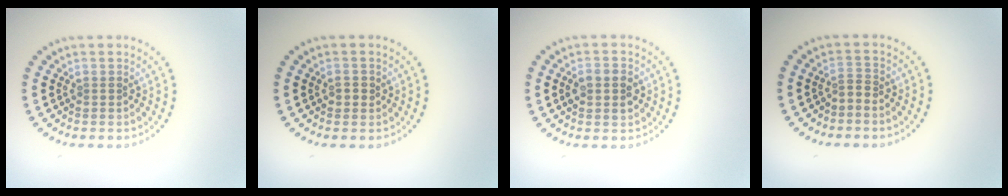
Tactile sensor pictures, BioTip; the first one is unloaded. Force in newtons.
{"total": 1.0, "press": 0.9, "slide": 0.2}
{"total": 2.6, "press": 2.6, "slide": 0.2}
{"total": 1.0, "press": 0.5, "slide": 0.9}